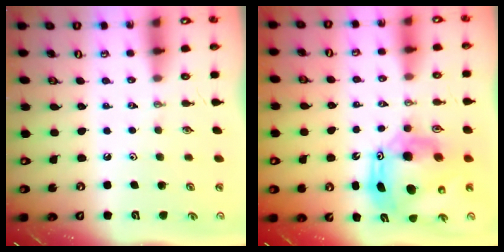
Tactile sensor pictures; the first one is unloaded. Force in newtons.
{"total": 14.7, "press": 14.6, "slide": 1.6}